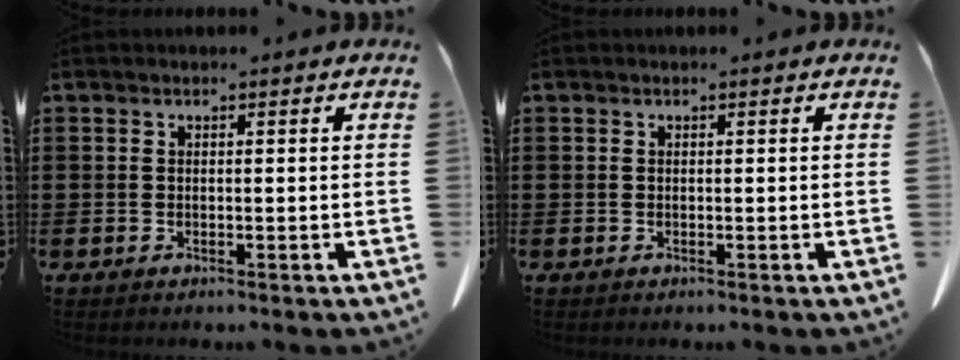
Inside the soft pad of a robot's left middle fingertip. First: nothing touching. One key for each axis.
{"total": 0.0}